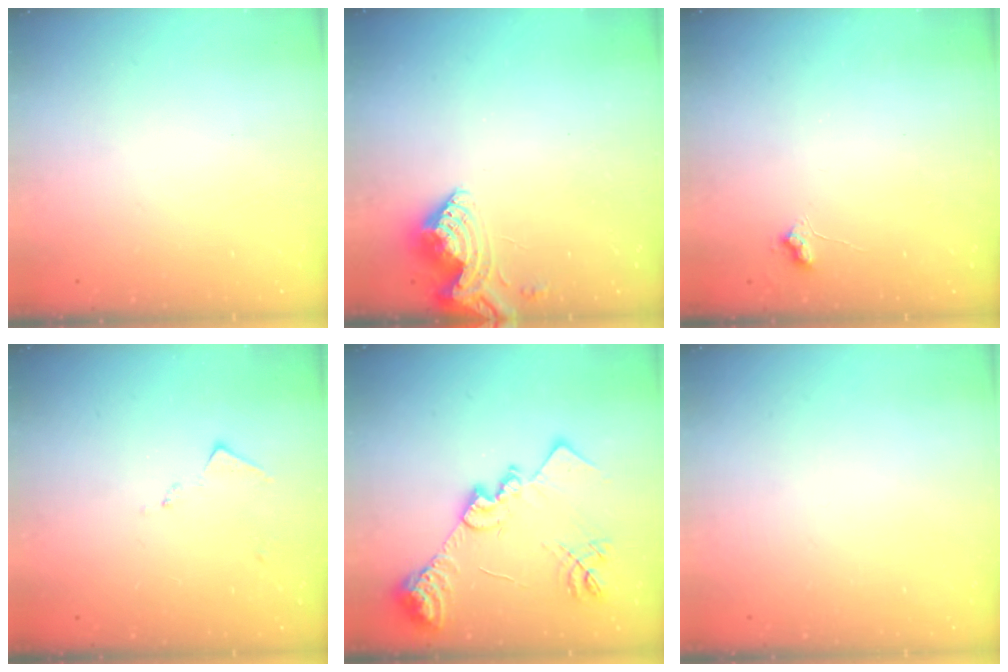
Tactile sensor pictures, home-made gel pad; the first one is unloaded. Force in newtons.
{"total": 8.4, "press": 8.4, "slide": 0.4}
{"total": 7.0, "press": 6.9, "slide": 0.8}
{"total": 7.1, "press": 7.0, "slide": 0.9}
{"total": 20.8, "press": 20.8, "slide": 1.8}
{"total": 0.0}